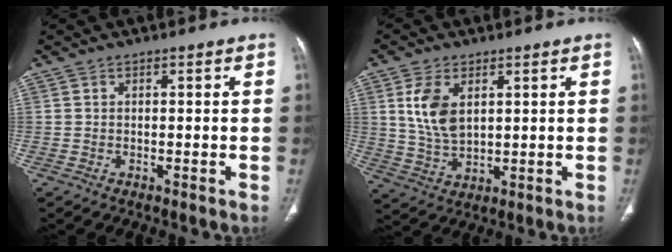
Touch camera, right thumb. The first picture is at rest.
{"total": 8.8, "force": [2.7, 5.1, 6.6], "torque": [-0.127, -0.010, 0.062]}